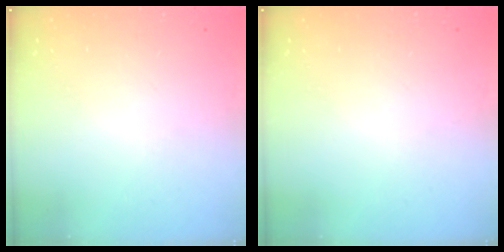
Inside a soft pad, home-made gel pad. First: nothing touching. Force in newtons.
{"total": 0.0}